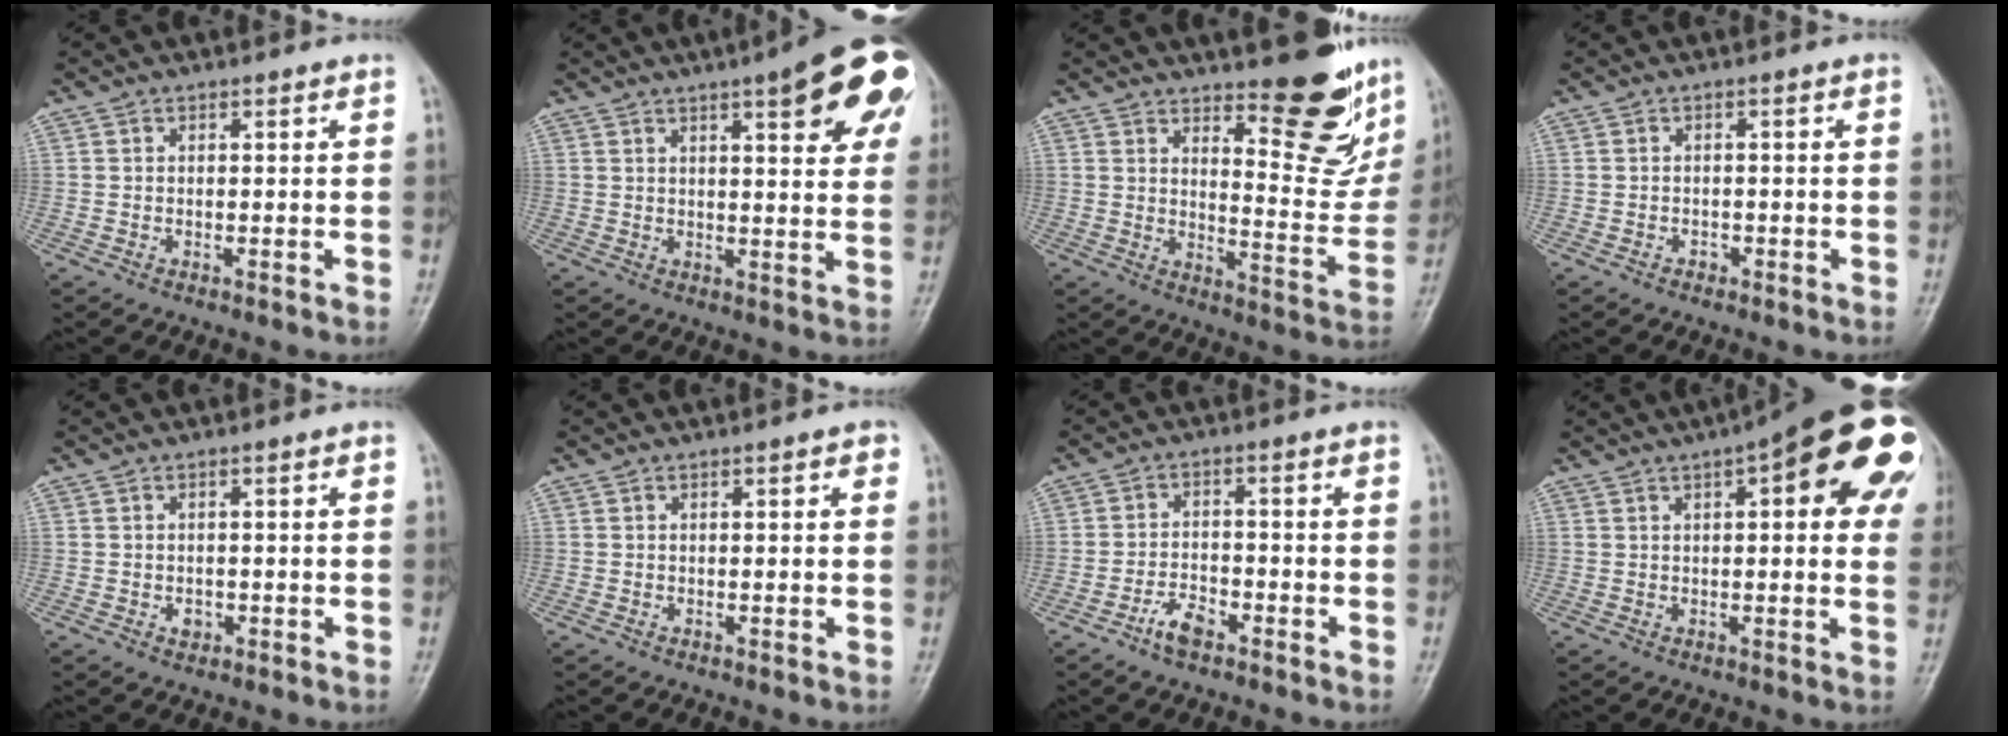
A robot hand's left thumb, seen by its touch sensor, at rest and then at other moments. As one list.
[{"total": 16.9, "force": [7.5, 4.8, 14.4], "torque": [-0.157, -0.014, 0.089]}, {"total": 16.1, "force": [11.2, 5.4, 10.3], "torque": [-0.079, -0.096, 0.155]}, {"total": 1.2, "force": [-0.8, 0.8, 0.4], "torque": [-0.005, 0.009, -0.015]}, {"total": 1.9, "force": [-0.7, 1.5, 1.0], "torque": [-0.005, 0.008, -0.008]}, {"total": 1.5, "force": [0.5, 0.5, 1.3], "torque": [-0.014, 0.003, 0.003]}, {"total": 4.6, "force": [-3.1, 2.0, 2.7], "torque": [-0.047, 0.022, -0.059]}, {"total": 21.1, "force": [7.7, 6.5, 18.5], "torque": [-0.235, 0.014, 0.092]}]